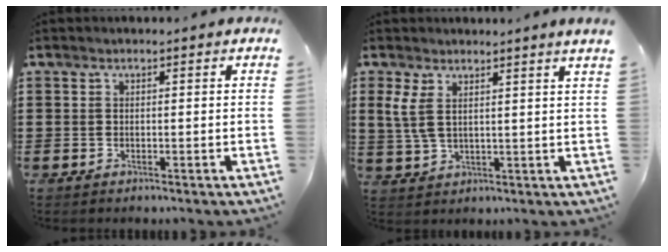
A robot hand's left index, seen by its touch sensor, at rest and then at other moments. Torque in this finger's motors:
{"motor_torque": [0.46, -0.48, 0.70, 0.18]}